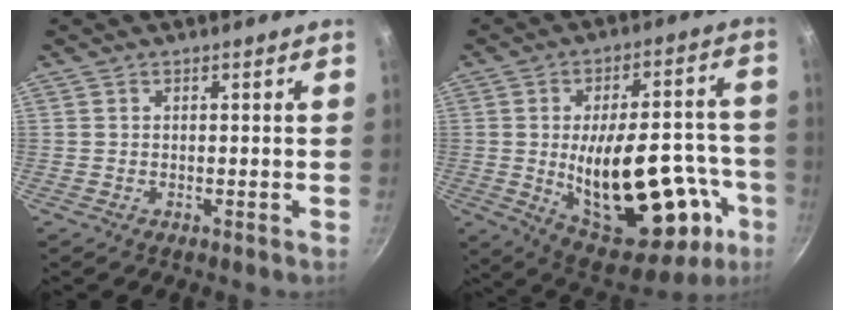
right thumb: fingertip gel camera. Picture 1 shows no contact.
{"total": 26.7, "force": [-6.9, 13.0, 22.3], "torque": [-0.282, 0.026, -0.074]}